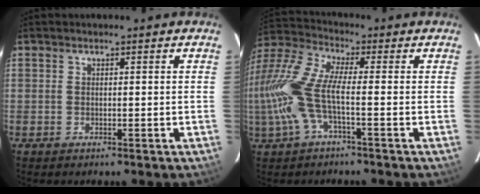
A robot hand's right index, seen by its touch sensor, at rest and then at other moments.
{"total": 13.8, "force": [-2.6, 4.1, 12.9], "torque": [-0.272, -0.002, -0.056]}